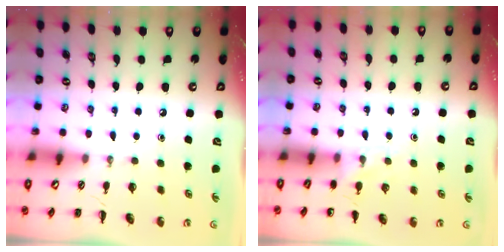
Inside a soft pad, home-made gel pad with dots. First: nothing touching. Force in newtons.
{"total": 5.9, "press": 5.5, "slide": 2.1}